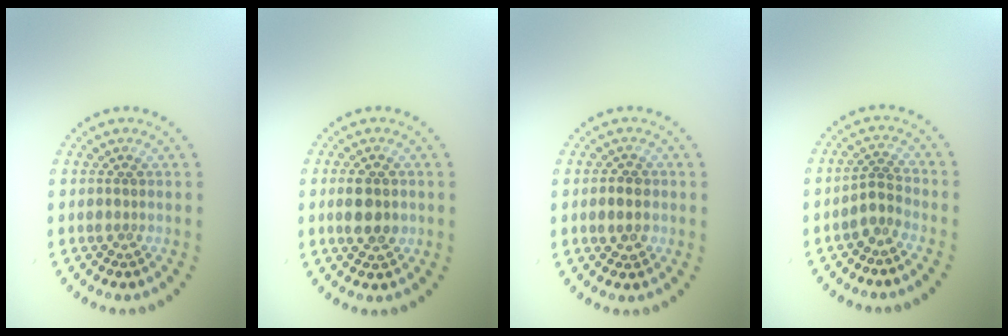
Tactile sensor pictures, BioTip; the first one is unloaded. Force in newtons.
{"total": 3.2, "press": 3.2, "slide": 0.2}
{"total": 2.1, "press": 2.1, "slide": 0.4}
{"total": 1.8, "press": 1.3, "slide": 1.3}